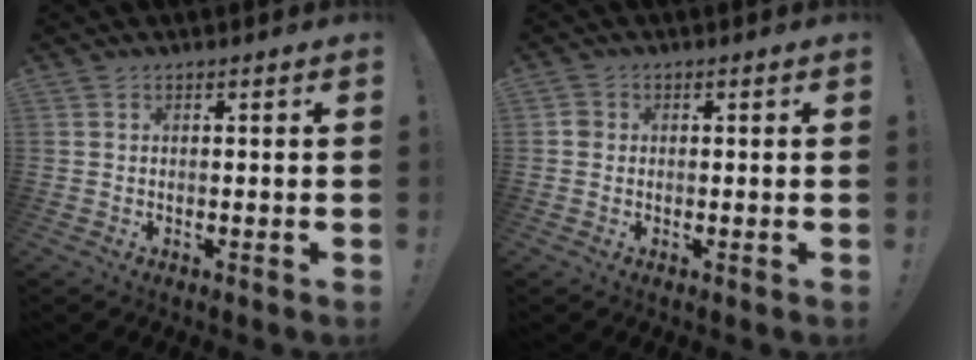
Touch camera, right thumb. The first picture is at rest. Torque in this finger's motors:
{"motor_torque": [0.09, 0.04, 0.17, -0.08, -0.01]}